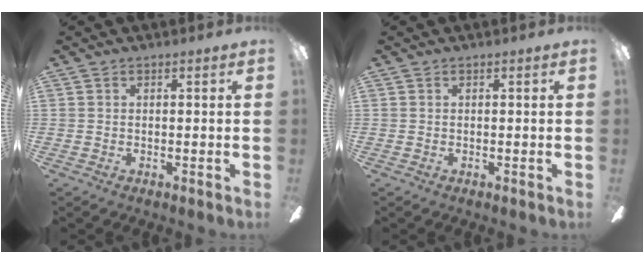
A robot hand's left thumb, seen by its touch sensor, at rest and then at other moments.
{"total": 0.0}